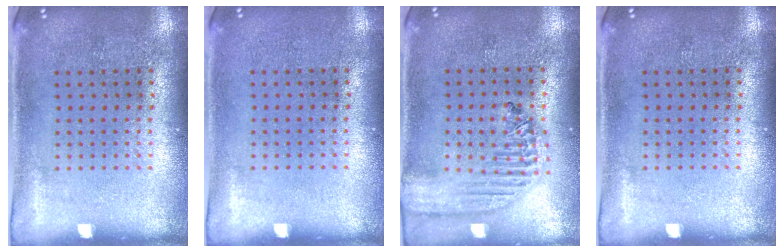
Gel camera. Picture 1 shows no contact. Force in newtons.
{"total": 0.0}
{"total": 2.0, "press": 1.8, "slide": 0.9}
{"total": 0.0}